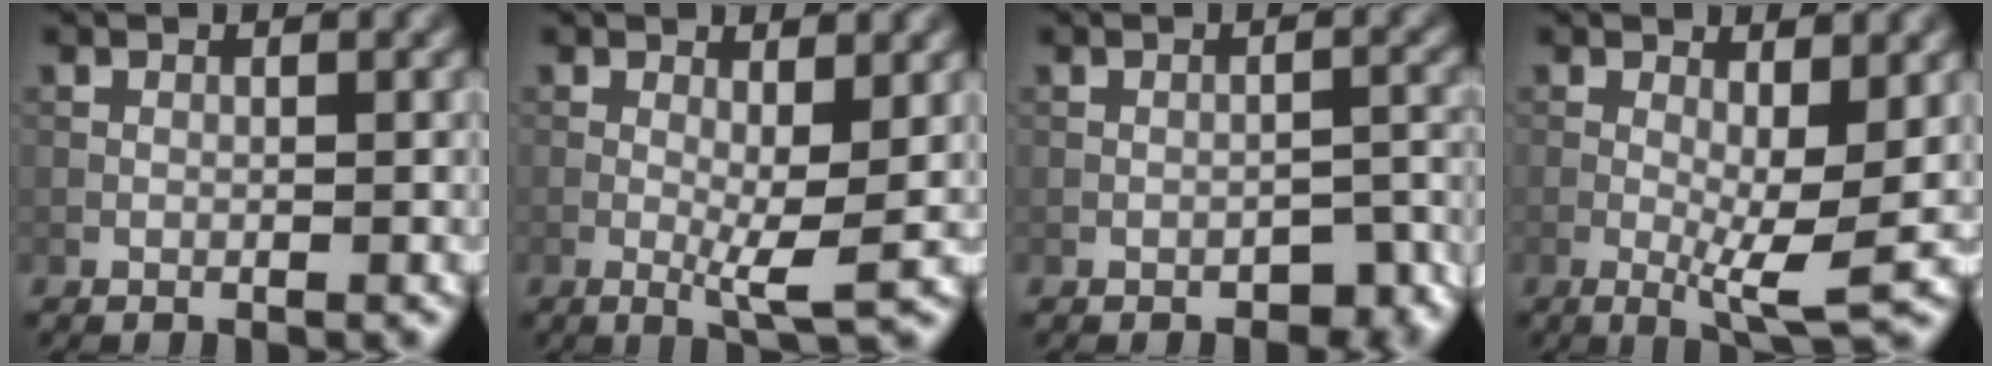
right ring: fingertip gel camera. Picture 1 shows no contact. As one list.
[{"total": 3.5, "force": [0.1, 0.6, 3.5], "torque": [-0.061, -0.009, 0.001]}, {"total": 2.6, "force": [-1.7, 1.3, 1.3], "torque": [-0.014, 0.002, -0.018]}, {"total": 5.1, "force": [0.1, 1.1, 5.0], "torque": [-0.082, -0.012, 0.000]}]